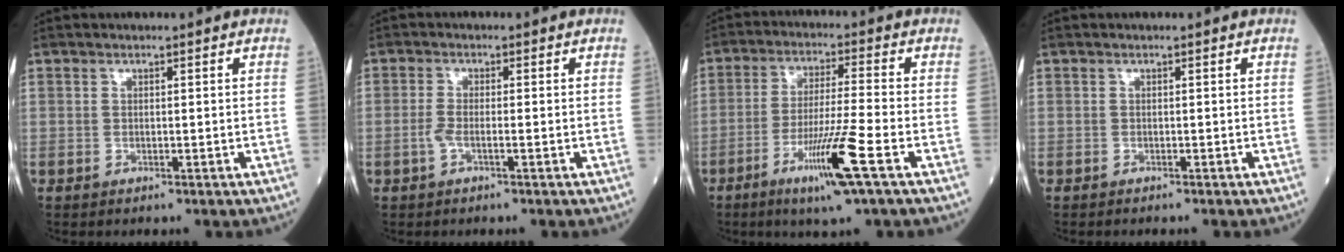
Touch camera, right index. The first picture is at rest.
{"total": 2.2, "force": [-0.8, 0.4, 2.0], "torque": [-0.043, 0.001, -0.020]}
{"total": 10.6, "force": [-5.1, -1.0, 9.2], "torque": [-0.175, -0.020, -0.095]}
{"total": 0.8, "force": [-0.8, 0.1, 0.3], "torque": [-0.002, -0.001, -0.012]}